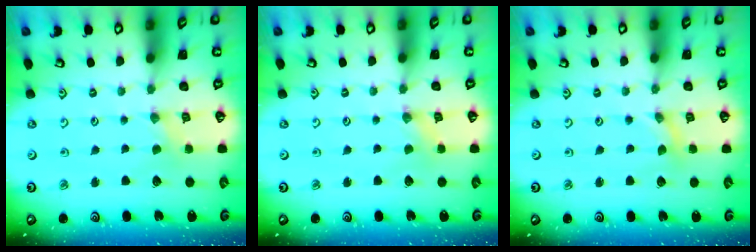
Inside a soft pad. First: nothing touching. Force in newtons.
{"total": 0.5, "press": 0.5, "slide": 0.1}
{"total": 0.0}